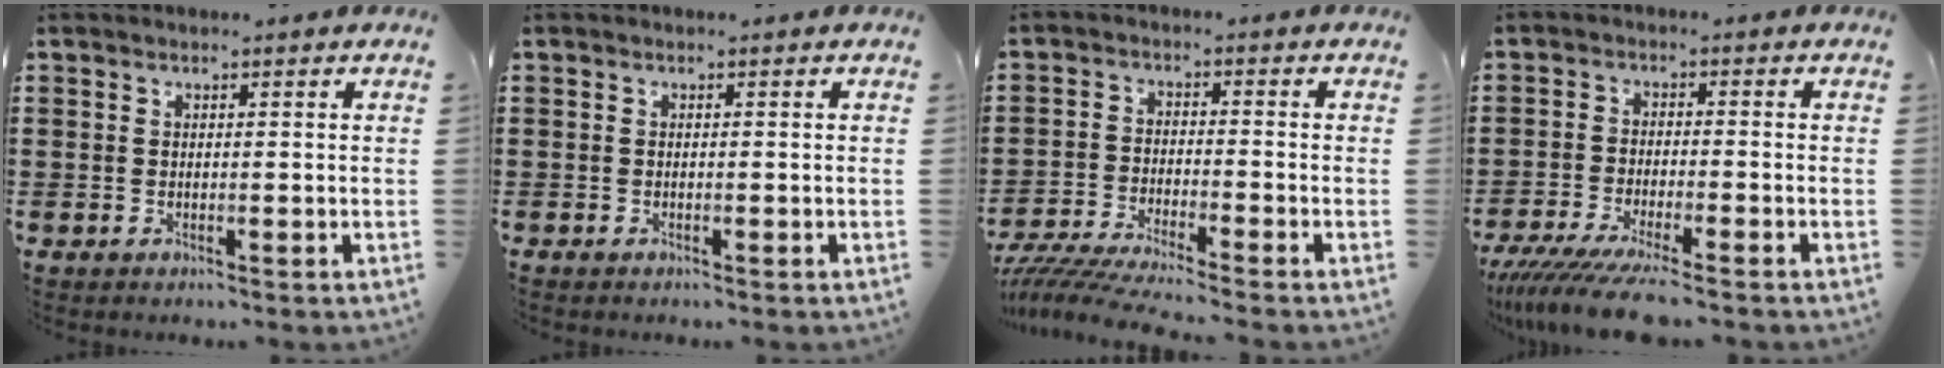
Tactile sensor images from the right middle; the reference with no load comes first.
{"total": 0.0}
{"total": 5.5, "force": [-5.3, -0.4, 1.6], "torque": [-0.054, -0.022, -0.111]}
{"total": 6.6, "force": [-5.6, -0.1, 3.4], "torque": [-0.071, -0.020, -0.106]}